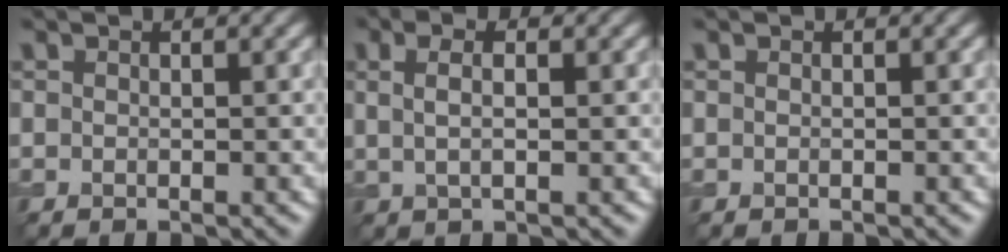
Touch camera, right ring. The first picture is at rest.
{"total": 2.6, "force": [0.9, 1.0, 2.2], "torque": [-0.042, -0.002, 0.012]}
{"total": 0.0}